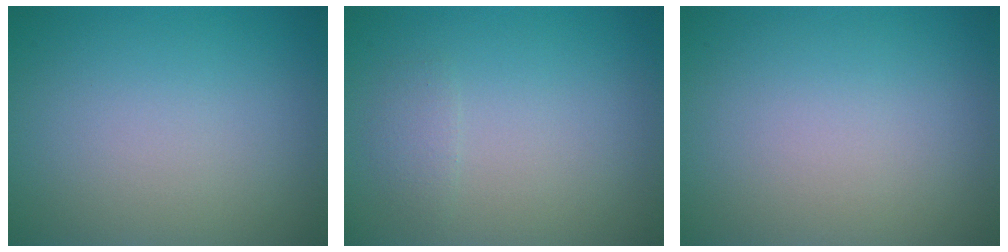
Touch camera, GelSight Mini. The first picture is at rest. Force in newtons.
{"total": 0.9, "press": 0.9, "slide": 0.0}
{"total": 0.0}